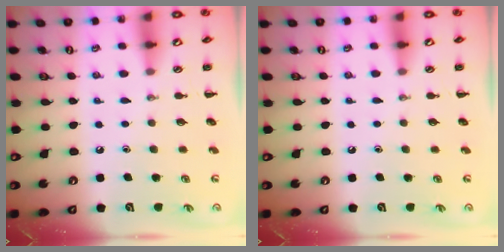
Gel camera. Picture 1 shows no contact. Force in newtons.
{"total": 0.0}